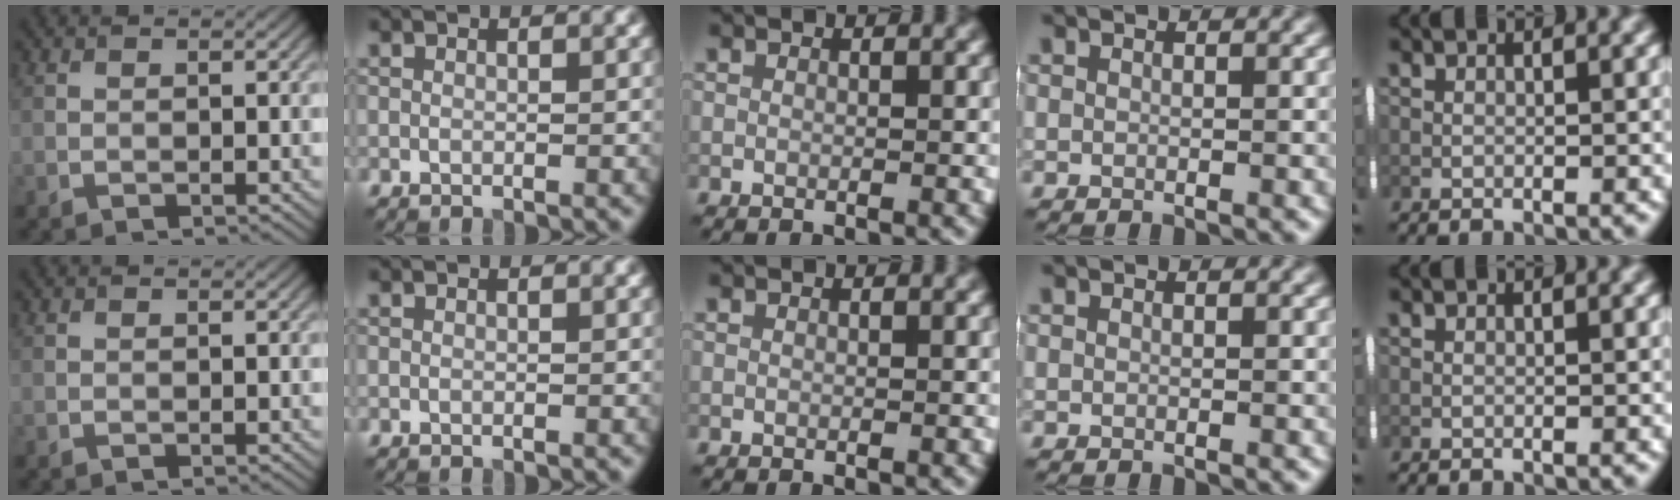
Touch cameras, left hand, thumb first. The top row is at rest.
{}